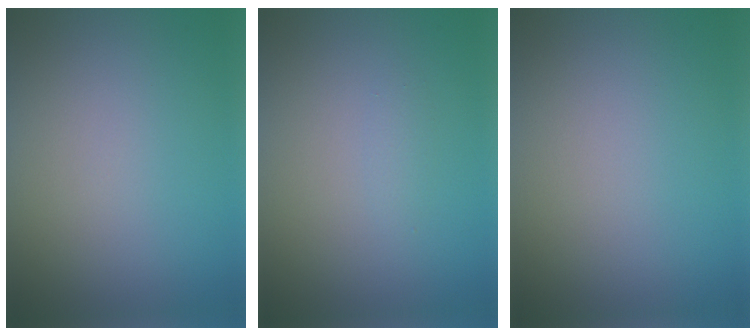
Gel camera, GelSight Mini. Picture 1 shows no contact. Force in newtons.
{"total": 0.6, "press": 0.6, "slide": 0.0}
{"total": 0.0}